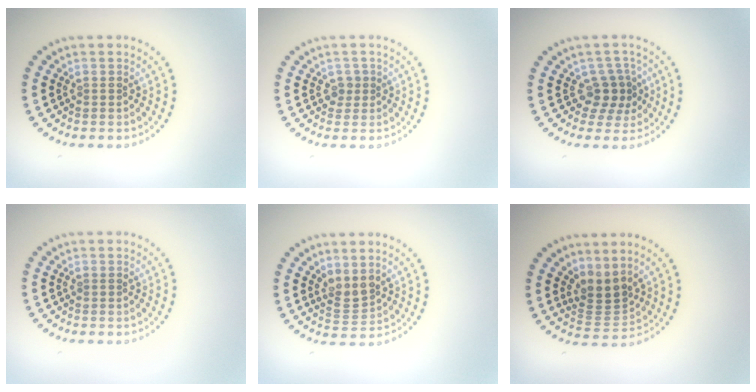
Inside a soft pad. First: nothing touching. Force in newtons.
{"total": 1.1, "press": 0.9, "slide": 0.6}
{"total": 2.5, "press": 2.0, "slide": 1.5}
{"total": 0.0}
{"total": 2.0, "press": 1.6, "slide": 1.3}
{"total": 2.8, "press": 2.0, "slide": 2.0}